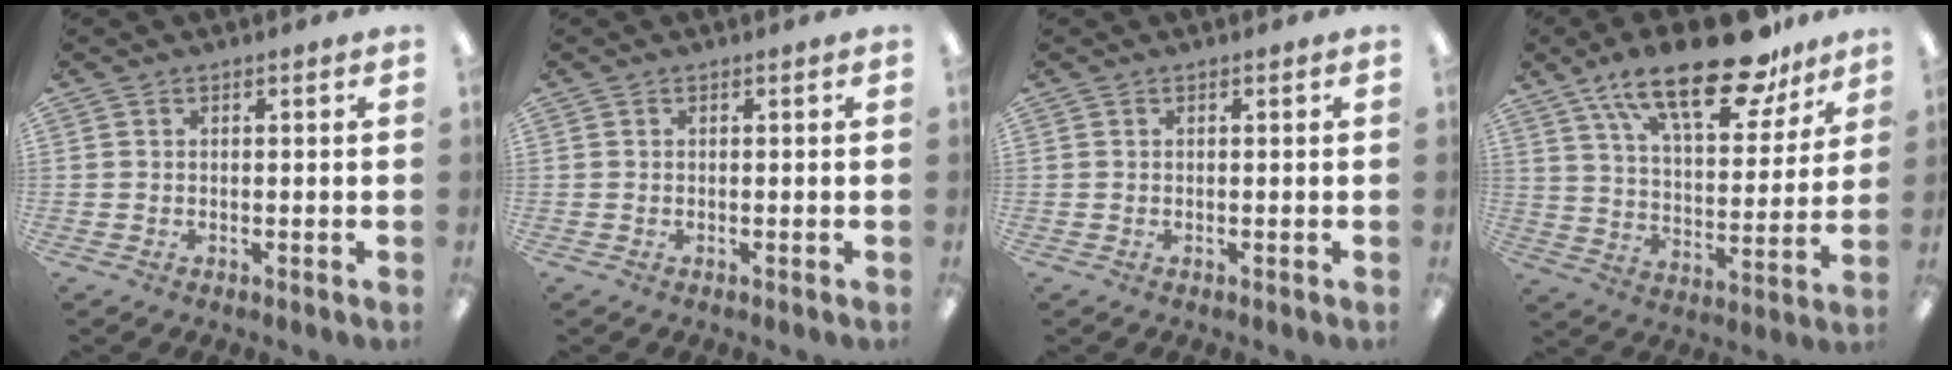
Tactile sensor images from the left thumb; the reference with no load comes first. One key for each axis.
{"total": 0.0}
{"total": 0.0}
{"total": 22.8, "fx": 15.4, "fy": 8.9, "fz": 14.2, "tx": -0.217, "ty": -0.085, "tz": 0.259}